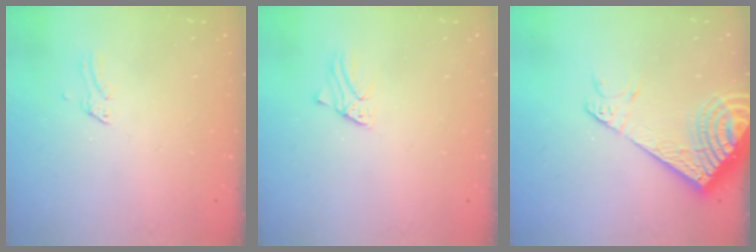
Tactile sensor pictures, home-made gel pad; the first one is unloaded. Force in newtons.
{"total": 1.4, "press": 1.4, "slide": 0.1}
{"total": 16.2, "press": 15.9, "slide": 3.1}